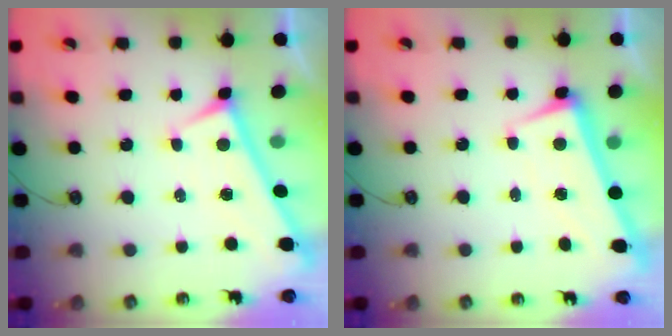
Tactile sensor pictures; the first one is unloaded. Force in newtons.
{"total": 1.5, "press": 0.5, "slide": 1.5}